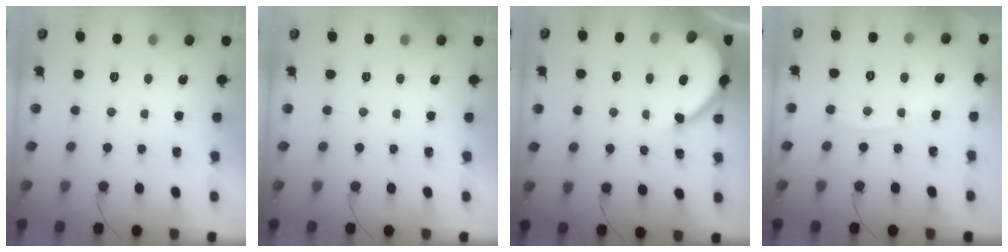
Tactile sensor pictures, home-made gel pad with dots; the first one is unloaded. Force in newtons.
{"total": 0.0}
{"total": 8.1, "press": 8.0, "slide": 0.8}
{"total": 3.4, "press": 3.4, "slide": 0.4}